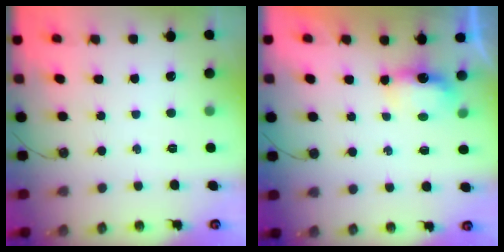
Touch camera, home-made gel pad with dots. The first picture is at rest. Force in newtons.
{"total": 4.4, "press": 4.3, "slide": 0.6}